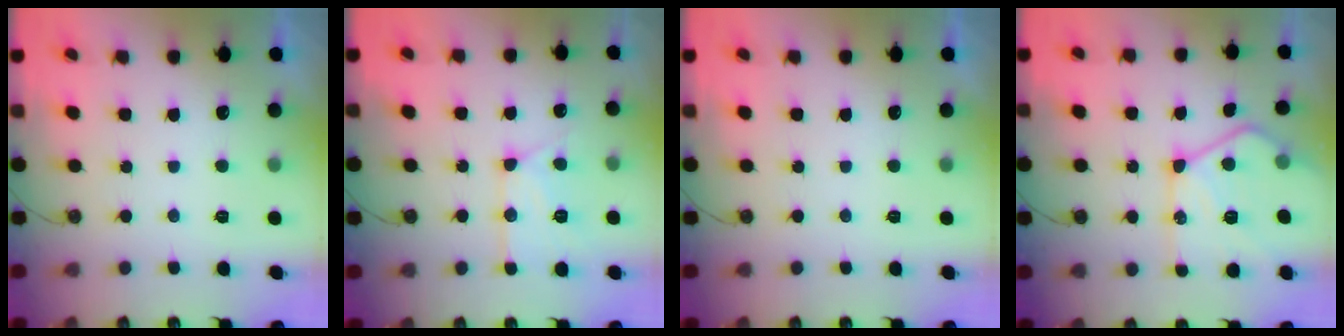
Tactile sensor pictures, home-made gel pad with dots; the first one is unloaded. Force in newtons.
{"total": 13.3, "press": 13.3, "slide": 1.1}
{"total": 0.0}
{"total": 17.5, "press": 17.5, "slide": 1.2}